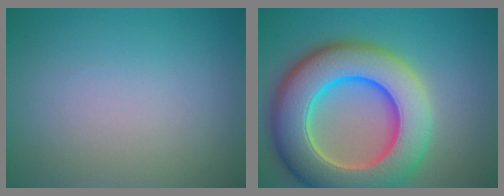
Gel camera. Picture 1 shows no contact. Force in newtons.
{"total": 12.6, "press": 12.6, "slide": 0.6}